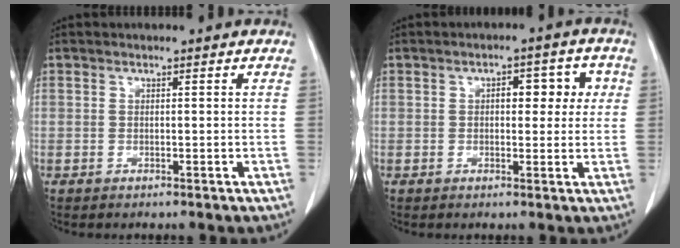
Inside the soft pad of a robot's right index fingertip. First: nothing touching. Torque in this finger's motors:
{"motor_torque": [0.00, 0.13, 0.04, 0.03]}